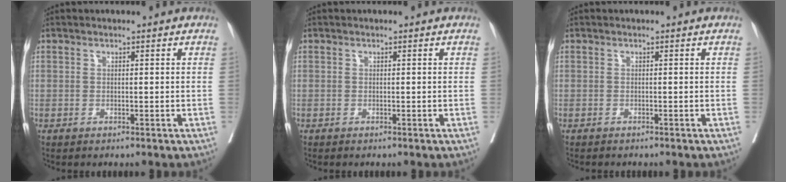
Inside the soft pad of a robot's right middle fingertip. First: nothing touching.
{"total": 0.0}
{"total": 1.9, "force": [-1.7, 0.4, 0.7], "torque": [-0.013, -0.002, -0.020]}